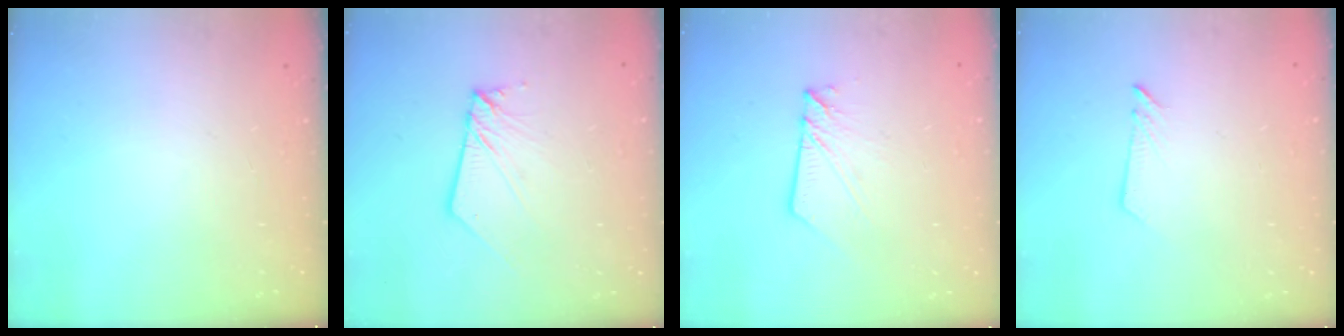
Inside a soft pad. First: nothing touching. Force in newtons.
{"total": 6.4, "press": 6.3, "slide": 0.8}
{"total": 4.5, "press": 4.5, "slide": 0.4}
{"total": 2.9, "press": 2.9, "slide": 0.3}